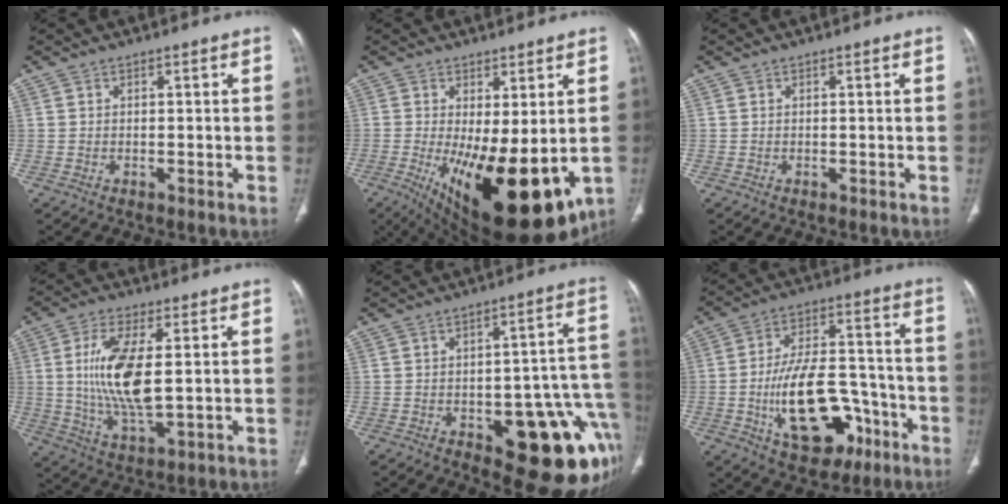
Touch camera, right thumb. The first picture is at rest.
{"total": 20.1, "force": [-4.5, 8.0, 17.9], "torque": [-0.252, -0.034, -0.040]}
{"total": 0.0}
{"total": 13.4, "force": [1.5, 5.0, 12.3], "torque": [-0.252, -0.018, 0.034]}
{"total": 18.4, "force": [-7.4, 7.8, 14.9], "torque": [-0.108, 0.049, -0.075]}
{"total": 18.9, "force": [-6.8, 10.5, 14.1], "torque": [-0.204, 0.048, -0.095]}